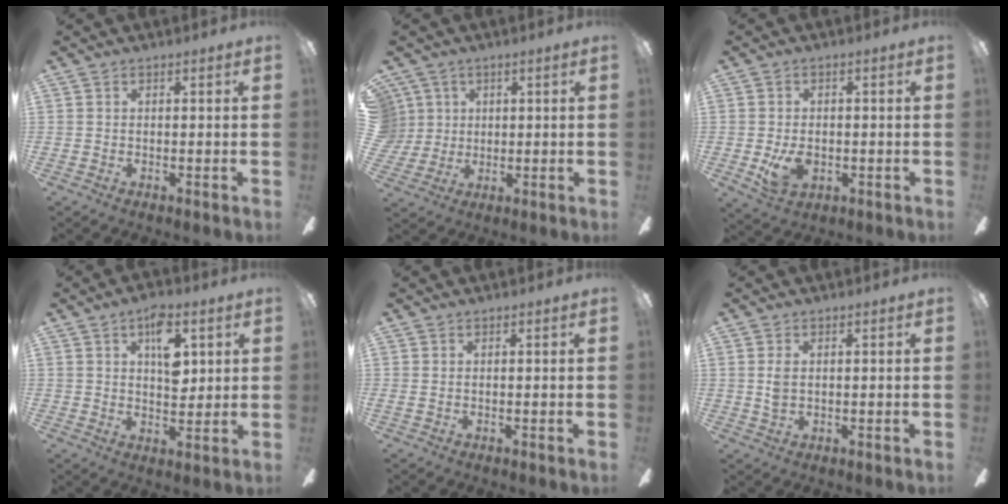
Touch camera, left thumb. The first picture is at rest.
{"total": 6.1, "force": [2.1, 5.7, 0.4], "torque": [-0.018, 0.005, 0.043]}
{"total": 6.5, "force": [-1.3, 4.6, 4.5], "torque": [-0.064, -0.002, -0.023]}
{"total": 9.6, "force": [3.6, 5.5, 7.1], "torque": [-0.085, -0.010, 0.057]}
{"total": 0.8, "force": [0.5, 0.1, 0.6], "torque": [-0.013, 0.001, 0.008]}
{"total": 2.9, "force": [0.6, 1.8, 2.2], "torque": [-0.039, 0.002, 0.007]}